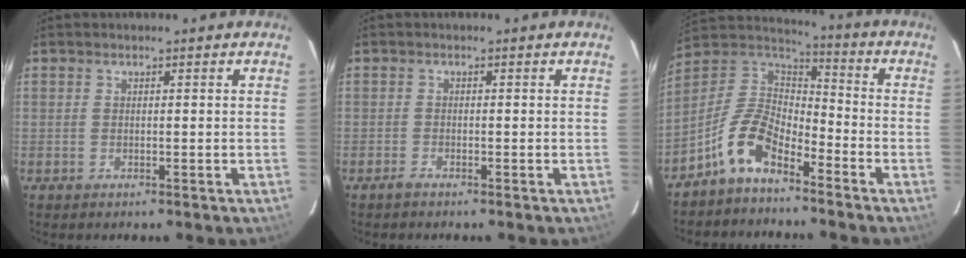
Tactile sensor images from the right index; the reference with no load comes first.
{"total": 0.9, "force": [-0.9, 0.1, 0.3], "torque": [-0.006, -0.002, -0.018]}
{"total": 11.4, "force": [-7.1, 5.2, 7.2], "torque": [-0.159, 0.026, -0.145]}